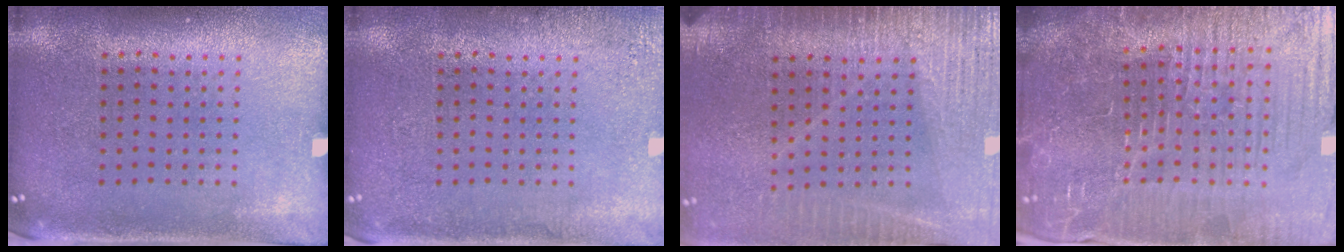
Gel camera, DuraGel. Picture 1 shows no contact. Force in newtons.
{"total": 1.8, "press": 1.8, "slide": 0.3}
{"total": 3.6, "press": 3.2, "slide": 1.6}
{"total": 7.4, "press": 6.5, "slide": 3.5}